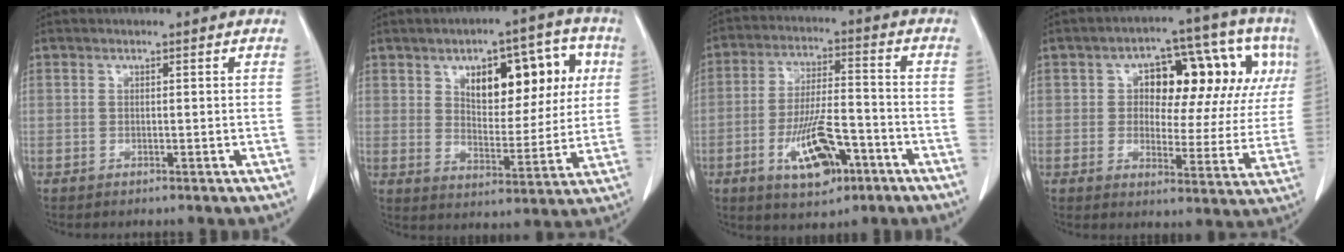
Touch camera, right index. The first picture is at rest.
{"total": 13.5, "force": [4.6, 6.3, 11.0], "torque": [-0.143, 0.027, 0.074]}
{"total": 11.4, "force": [-5.1, 4.0, 9.3], "torque": [-0.175, 0.001, -0.082]}
{"total": 17.6, "force": [5.1, 8.1, 14.8], "torque": [-0.182, 0.042, 0.067]}